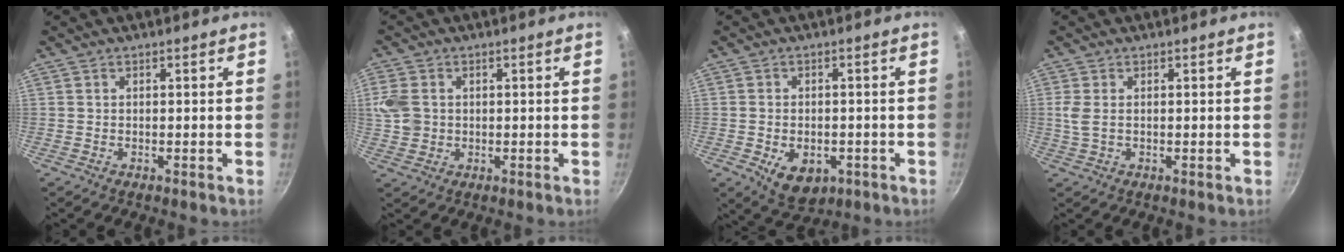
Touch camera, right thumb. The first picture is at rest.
{"total": 6.1, "force": [0.9, 4.8, 3.6], "torque": [-0.076, 0.000, 0.020]}
{"total": 7.7, "force": [-2.7, 5.1, 5.1], "torque": [-0.066, 0.006, -0.029]}
{"total": 2.8, "force": [0.2, 1.5, 2.3], "torque": [-0.071, -0.001, 0.007]}